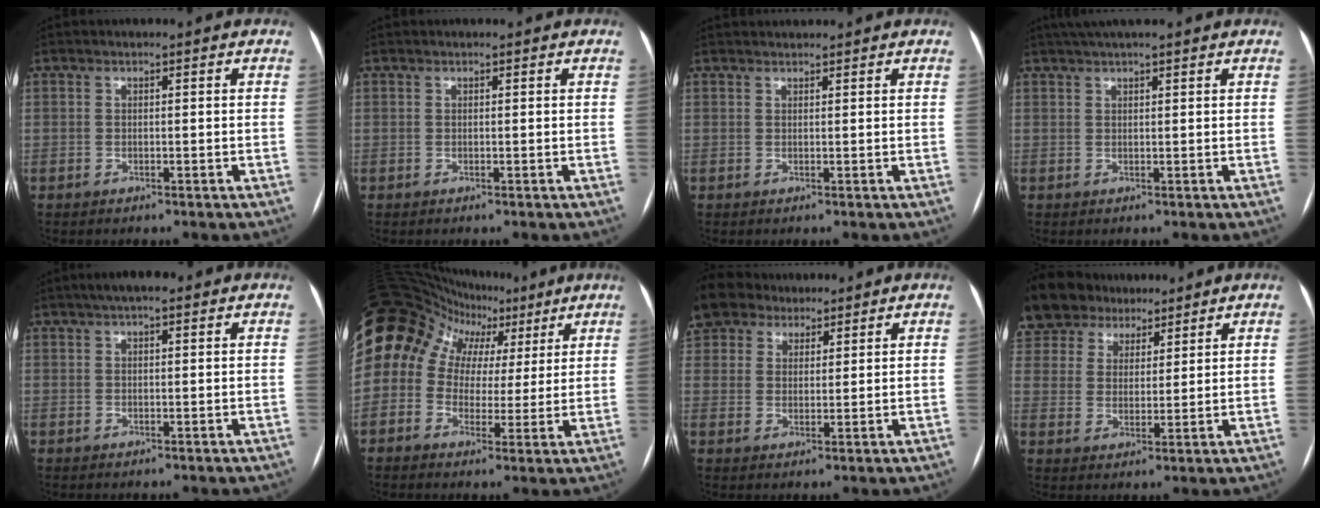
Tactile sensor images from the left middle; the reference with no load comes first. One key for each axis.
{"total": 0.6, "fx": 0.6, "fy": 0.1, "fz": 0.2, "tx": -0.004, "ty": 0.014, "tz": 0.011}
{"total": 2.4, "fx": 2.3, "fy": 0.2, "fz": 0.4, "tx": -0.007, "ty": 0.027, "tz": 0.038}
{"total": 7.2, "fx": 5.8, "fy": 0.8, "fz": 4.1, "tx": -0.065, "ty": 0.038, "tz": 0.089}
{"total": 4.2, "fx": 2.8, "fy": 1.1, "fz": 2.9, "tx": -0.046, "ty": 0.026, "tz": 0.042}
{"total": 15.4, "fx": 6.0, "fy": 12.6, "fz": 6.5, "tx": -0.108, "ty": 0.078, "tz": 0.093}
{"total": 10.1, "fx": 7.7, "fy": 6.2, "fz": 2.4, "tx": -0.063, "ty": 0.040, "tz": 0.147}
{"total": 15.1, "fx": 11.6, "fy": 8.7, "fz": 4.4, "tx": -0.118, "ty": 0.045, "tz": 0.213}